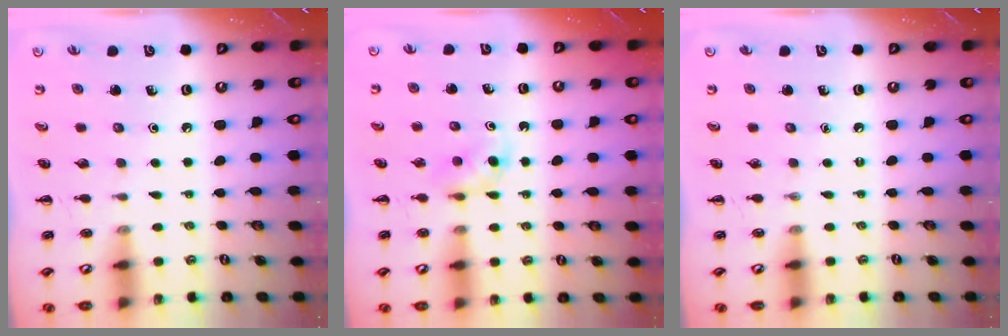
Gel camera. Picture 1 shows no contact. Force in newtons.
{"total": 2.9, "press": 2.6, "slide": 1.2}
{"total": 0.0}